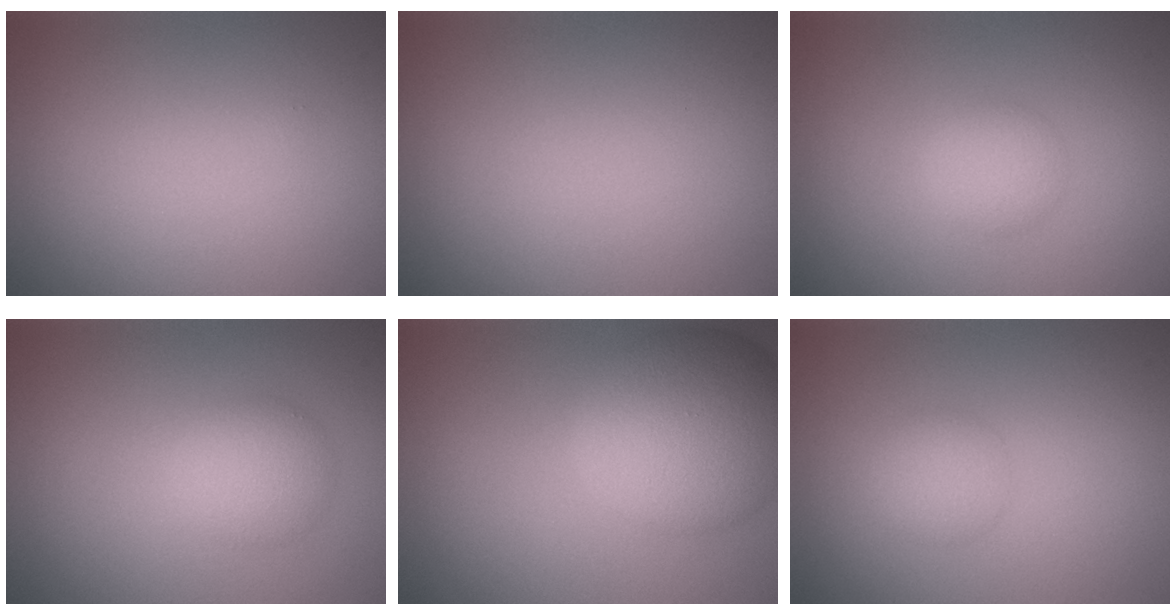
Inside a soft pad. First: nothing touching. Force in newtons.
{"total": 0.0}
{"total": 1.9, "press": 1.9, "slide": 0.1}
{"total": 3.0, "press": 3.0, "slide": 0.1}
{"total": 8.7, "press": 8.7, "slide": 0.2}
{"total": 2.0, "press": 2.0, "slide": 0.2}